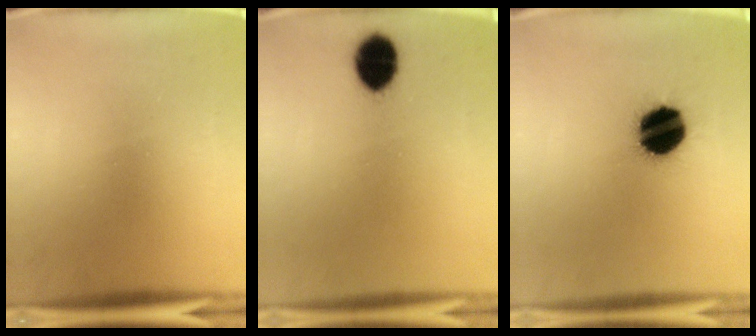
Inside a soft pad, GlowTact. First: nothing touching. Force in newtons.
{"total": 8.4}
{"total": 16.6}